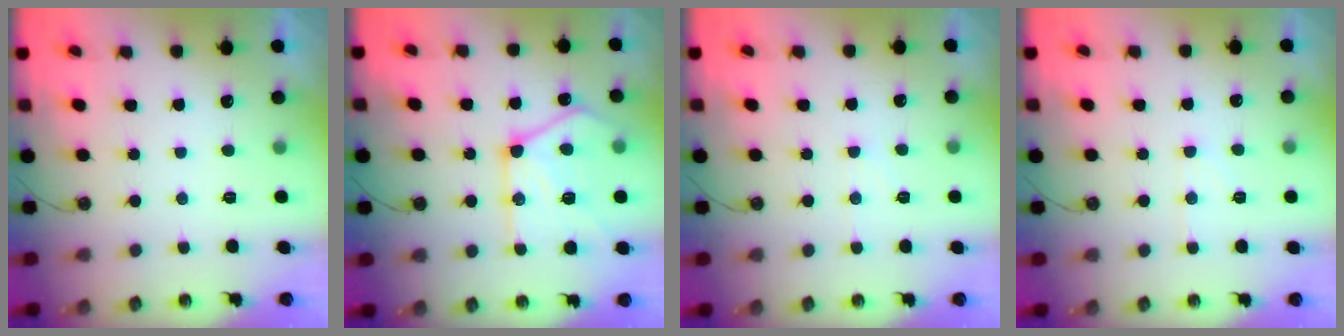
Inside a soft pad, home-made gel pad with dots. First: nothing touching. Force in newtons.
{"total": 18.0, "press": 18.0, "slide": 1.3}
{"total": 5.9, "press": 5.8, "slide": 1.0}
{"total": 4.8, "press": 4.7, "slide": 0.6}